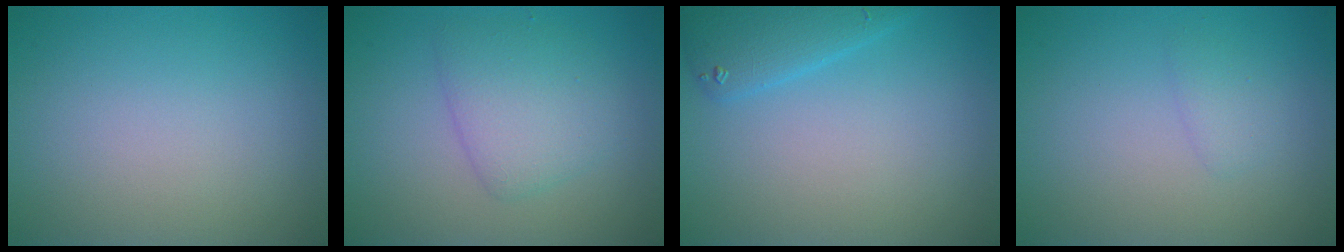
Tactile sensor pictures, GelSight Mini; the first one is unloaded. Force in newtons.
{"total": 3.4, "press": 3.4, "slide": 0.1}
{"total": 2.9, "press": 2.9, "slide": 0.2}
{"total": 1.0, "press": 1.0, "slide": 0.1}